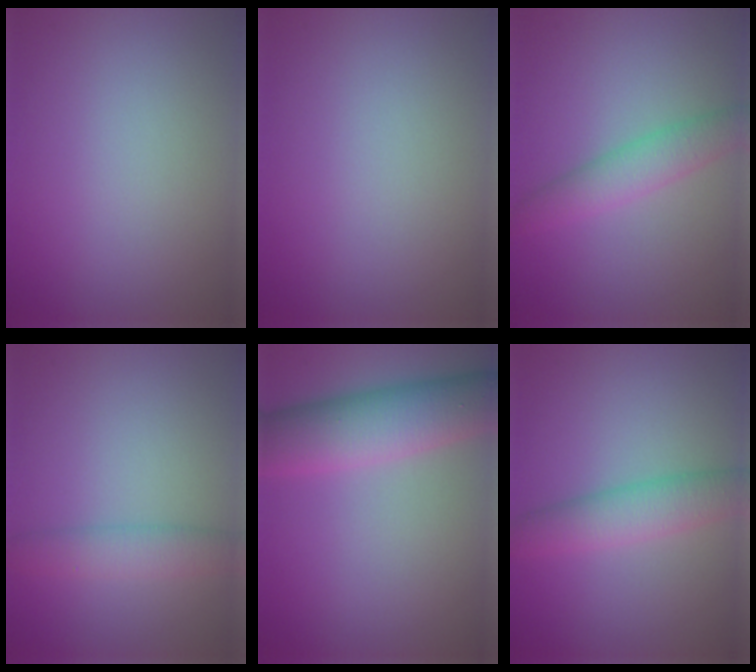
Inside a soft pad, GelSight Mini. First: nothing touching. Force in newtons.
{"total": 0.0}
{"total": 3.2, "press": 3.2, "slide": 0.1}
{"total": 2.9, "press": 2.9, "slide": 0.1}
{"total": 7.3, "press": 7.3, "slide": 0.2}
{"total": 3.9, "press": 3.9, "slide": 0.1}